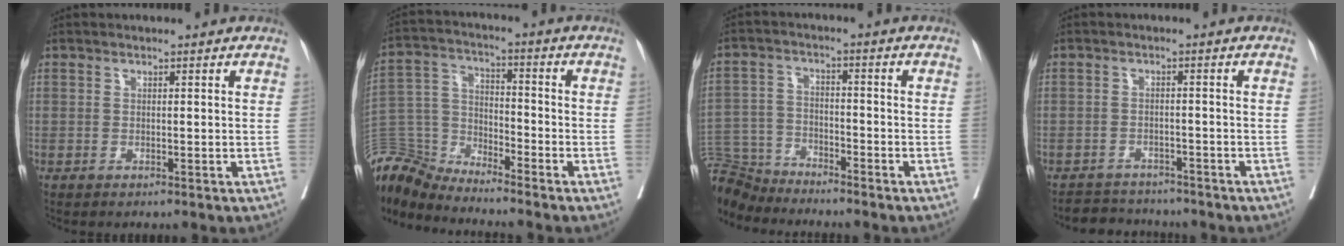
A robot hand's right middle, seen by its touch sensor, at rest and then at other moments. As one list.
[{"total": 8.6, "force": [-8.5, 0.2, -0.9], "torque": [0.014, 0.028, -0.171]}, {"total": 9.0, "force": [-8.9, 1.2, 0.4], "torque": [-0.011, 0.004, -0.172]}, {"total": 5.6, "force": [-5.4, 1.6, 0.1], "torque": [0.007, 0.007, -0.080]}]